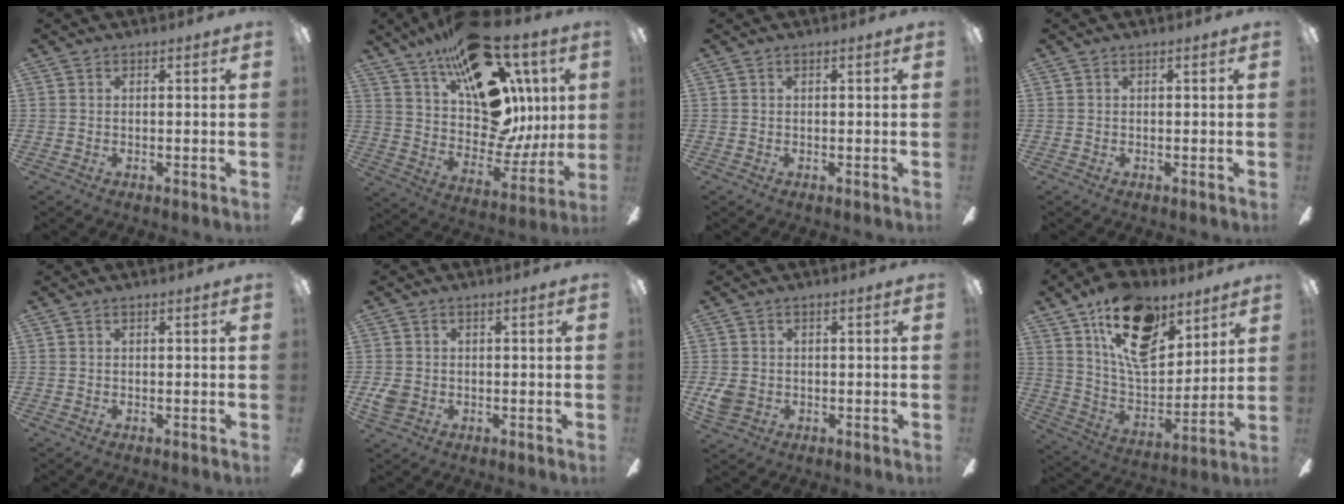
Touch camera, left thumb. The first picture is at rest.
{"total": 25.1, "force": [12.8, 13.8, 16.6], "torque": [-0.245, -0.082, 0.237]}
{"total": 0.0}
{"total": 0.0}
{"total": 0.0}
{"total": 3.2, "force": [-0.7, 2.5, 1.9], "torque": [-0.029, 0.003, -0.014]}
{"total": 3.9, "force": [-0.5, 3.2, 2.2], "torque": [-0.036, 0.003, -0.008]}
{"total": 20.4, "force": [12.2, 10.9, 12.3], "torque": [-0.200, -0.058, 0.216]}